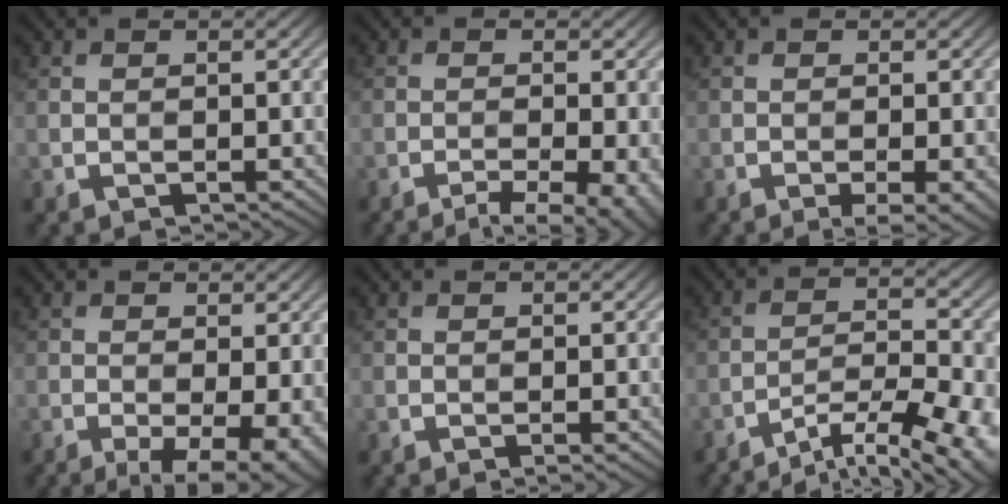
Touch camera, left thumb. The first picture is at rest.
{"total": 5.5, "force": [-3.6, 1.1, 4.1], "torque": [-0.057, -0.005, -0.051]}
{"total": 3.2, "force": [-1.6, 0.4, 2.7], "torque": [-0.045, 0.001, -0.024]}
{"total": 7.7, "force": [-3.2, 2.5, 6.5], "torque": [-0.104, -0.013, -0.041]}
{"total": 0.7, "force": [-0.4, 0.0, 0.6], "torque": [-0.010, -0.001, -0.009]}
{"total": 13.3, "force": [-9.6, 3.6, 8.4], "torque": [-0.144, -0.013, -0.129]}